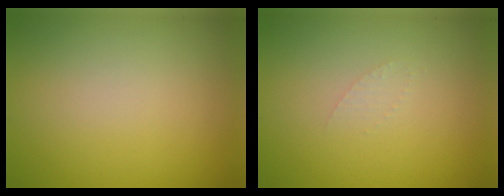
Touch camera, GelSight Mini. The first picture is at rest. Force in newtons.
{"total": 0.7, "press": 0.7, "slide": 0.1}